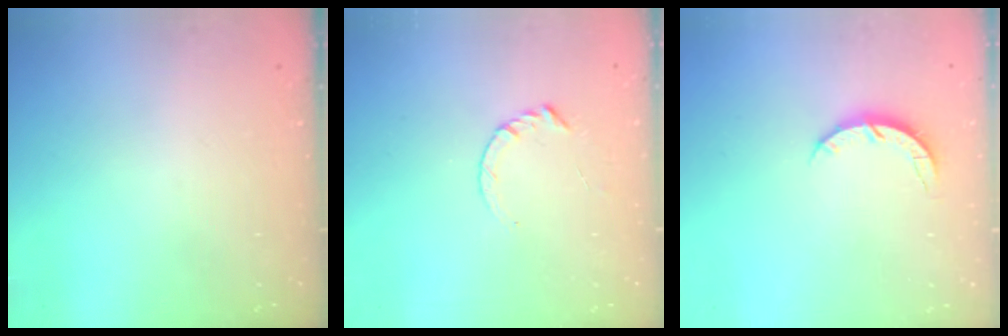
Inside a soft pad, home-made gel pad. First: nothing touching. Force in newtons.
{"total": 3.6, "press": 3.6, "slide": 0.4}
{"total": 3.9, "press": 3.8, "slide": 0.5}